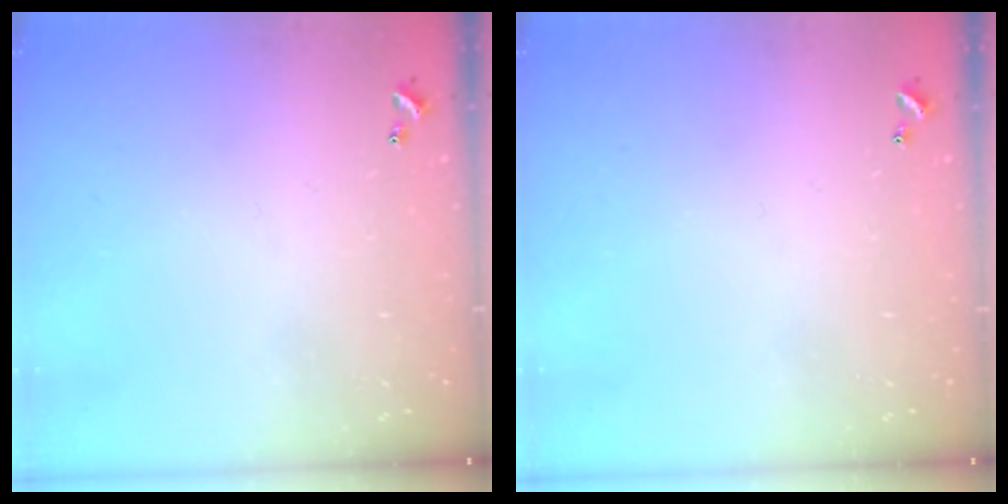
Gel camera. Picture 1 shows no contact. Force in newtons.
{"total": 0.0}